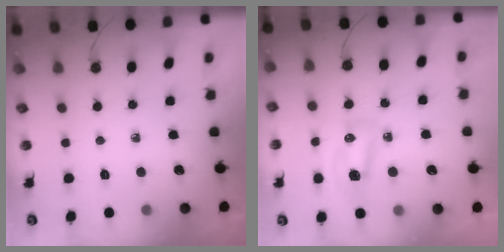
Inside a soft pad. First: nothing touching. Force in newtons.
{"total": 7.8, "press": 7.7, "slide": 1.1}